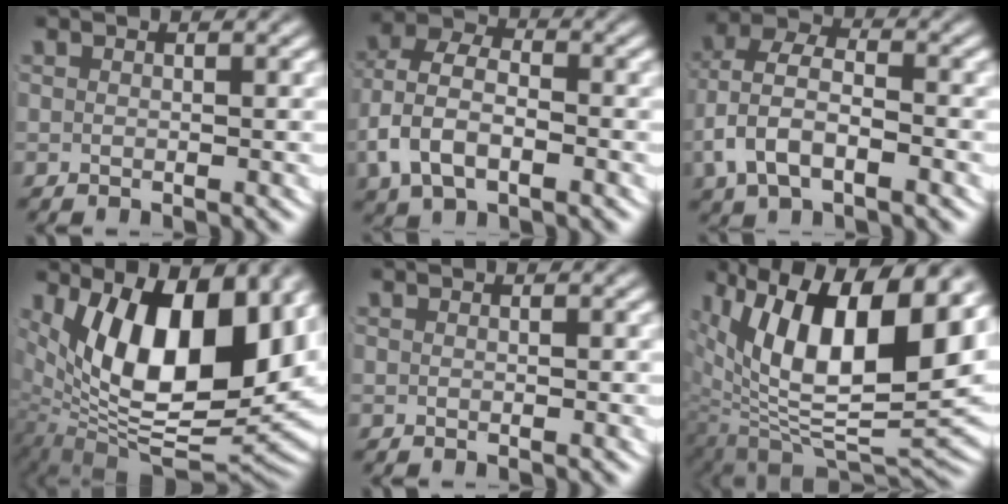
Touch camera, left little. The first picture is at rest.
{"total": 6.0, "force": [-1.1, 4.4, 3.9], "torque": [-0.088, -0.020, -0.013]}
{"total": 5.4, "force": [-1.1, 3.8, 3.7], "torque": [-0.084, -0.020, -0.013]}
{"total": 15.7, "force": [0.2, 8.7, 13.1], "torque": [-0.220, -0.036, 0.028]}
{"total": 0.0}
{"total": 15.2, "force": [1.1, 8.2, 12.7], "torque": [-0.213, -0.030, 0.037]}